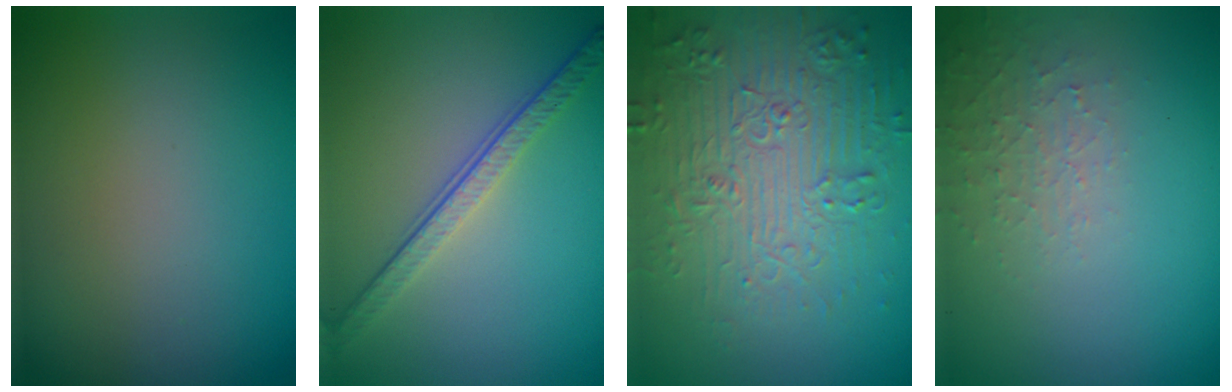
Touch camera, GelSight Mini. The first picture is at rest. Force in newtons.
{"total": 3.9, "press": 2.7, "slide": 2.8}
{"total": 6.2, "press": 5.5, "slide": 2.8}
{"total": 2.1, "press": 2.0, "slide": 0.5}